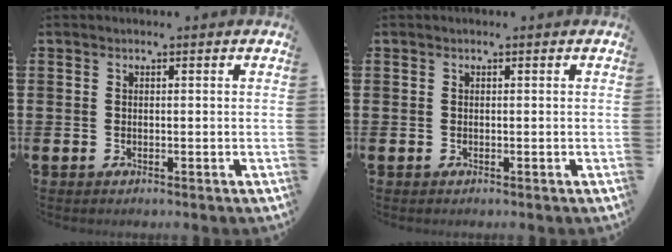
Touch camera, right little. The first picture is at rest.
{"total": 0.0}